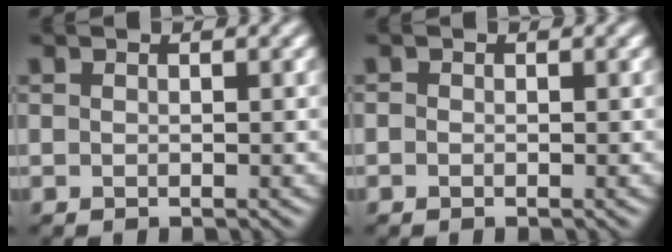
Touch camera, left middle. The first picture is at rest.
{"total": 0.0}